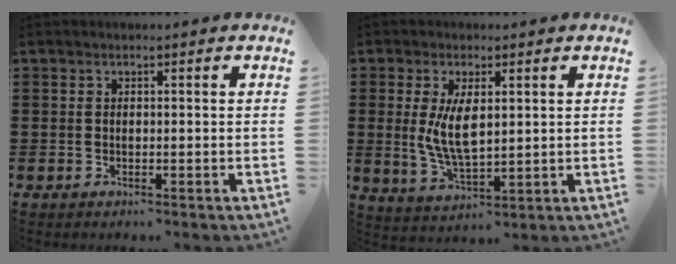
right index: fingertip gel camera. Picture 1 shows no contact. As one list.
[{"total": 6.9, "force": [0.8, 3.2, 6.0], "torque": [-0.122, -0.001, 0.010]}]